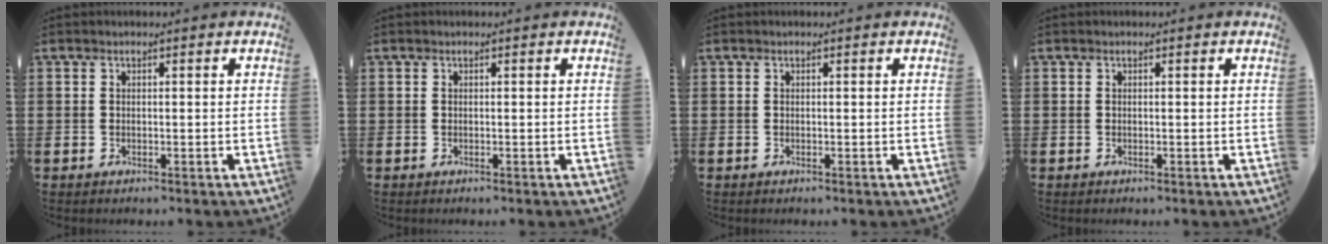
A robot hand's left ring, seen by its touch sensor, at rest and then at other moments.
{"total": 0.0}
{"total": 0.0}
{"total": 0.0}